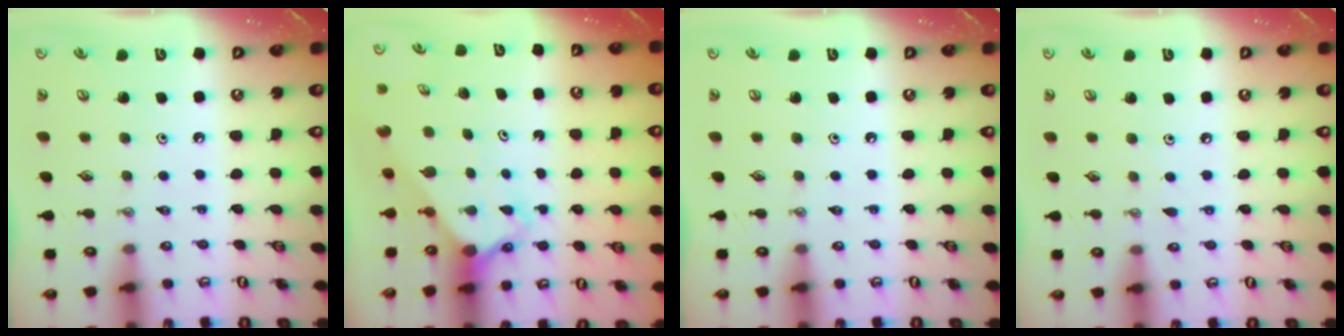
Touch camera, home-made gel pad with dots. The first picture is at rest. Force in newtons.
{"total": 2.6, "press": 2.6, "slide": 0.2}
{"total": 0.0}
{"total": 3.0, "press": 3.0, "slide": 0.3}